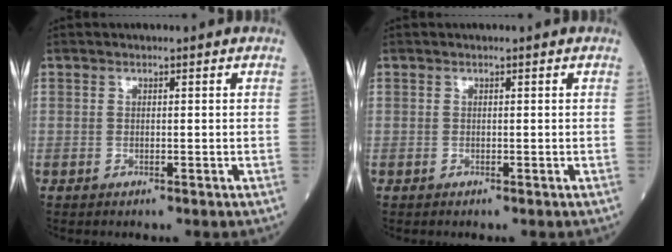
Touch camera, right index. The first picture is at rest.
{"total": 0.0}